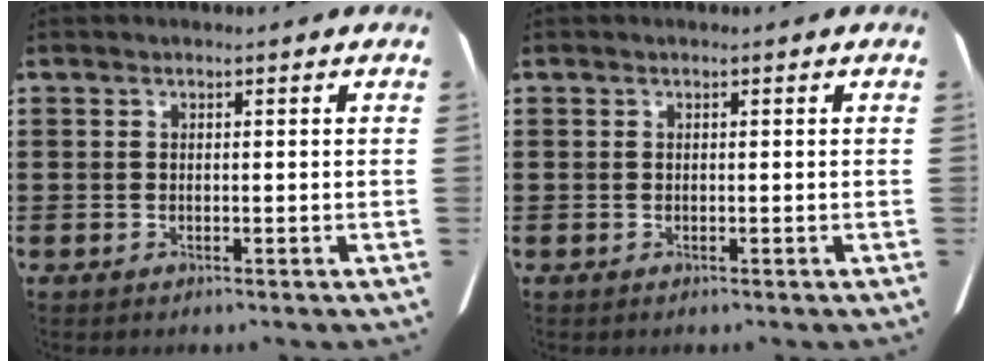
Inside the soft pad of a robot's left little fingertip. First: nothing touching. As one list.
[{"total": 0.0}]